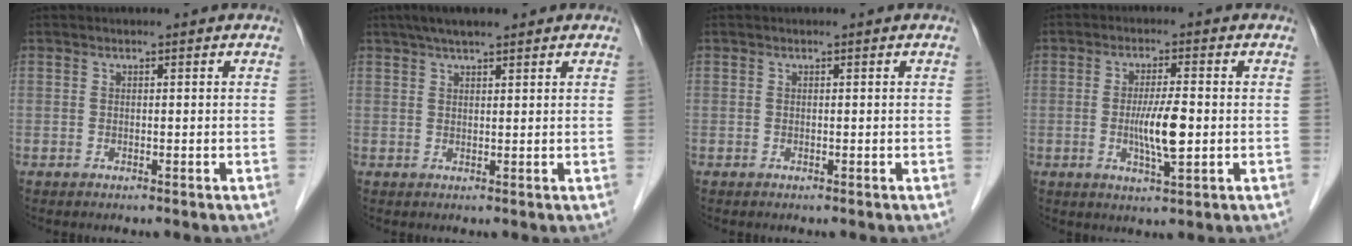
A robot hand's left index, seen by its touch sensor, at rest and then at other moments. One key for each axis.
{"total": 5.5, "fx": 4.2, "fy": 0.9, "fz": 3.4, "tx": -0.056, "ty": 0.027, "tz": 0.069}
{"total": 0.0}
{"total": 6.0, "fx": -0.6, "fy": 0.6, "fz": 5.9, "tx": -0.115, "ty": -0.011, "tz": -0.012}